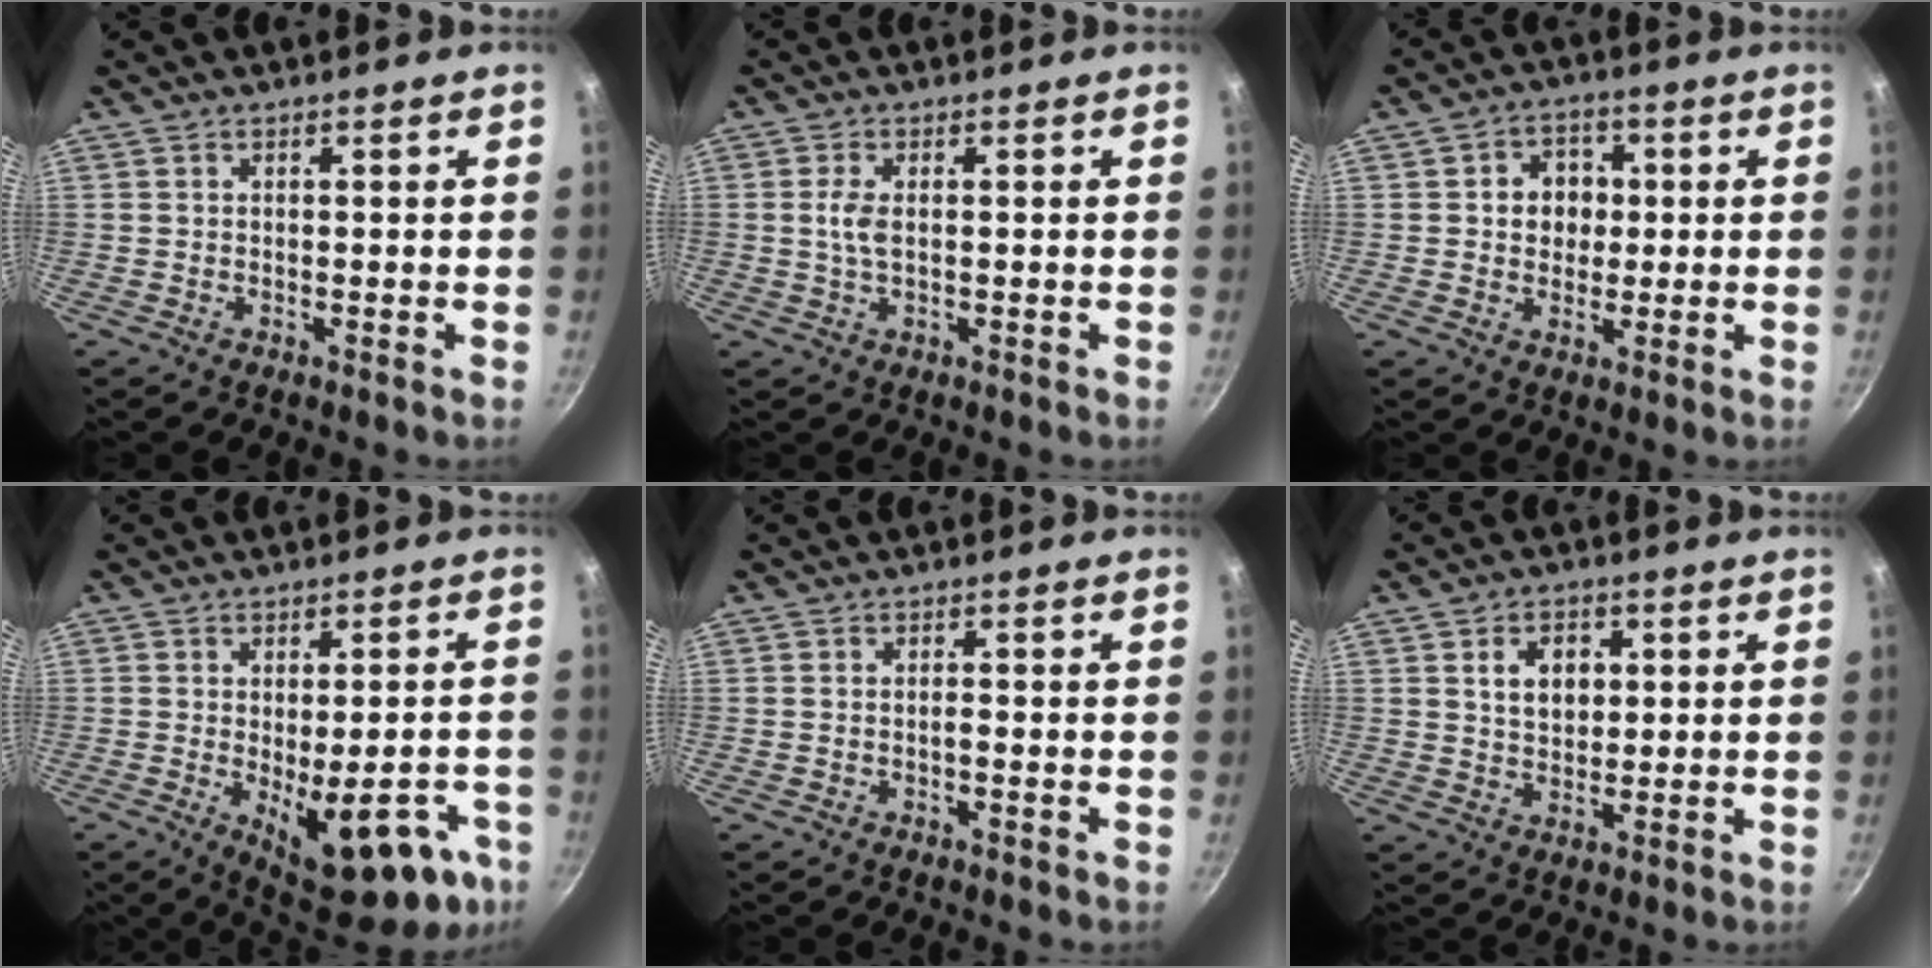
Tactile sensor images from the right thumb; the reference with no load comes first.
{"total": 3.1, "force": [0.2, 1.4, 2.7], "torque": [-0.060, 0.002, 0.003]}
{"total": 6.6, "force": [0.6, 5.7, 3.2], "torque": [-0.015, 0.006, 0.003]}
{"total": 18.2, "force": [-6.0, 7.8, 15.3], "torque": [-0.157, -0.009, -0.065]}
{"total": 0.8, "force": [-0.4, 0.2, 0.7], "torque": [-0.013, 0.007, -0.009]}
{"total": 6.2, "force": [1.6, 4.5, 3.9], "torque": [-0.043, -0.001, 0.028]}